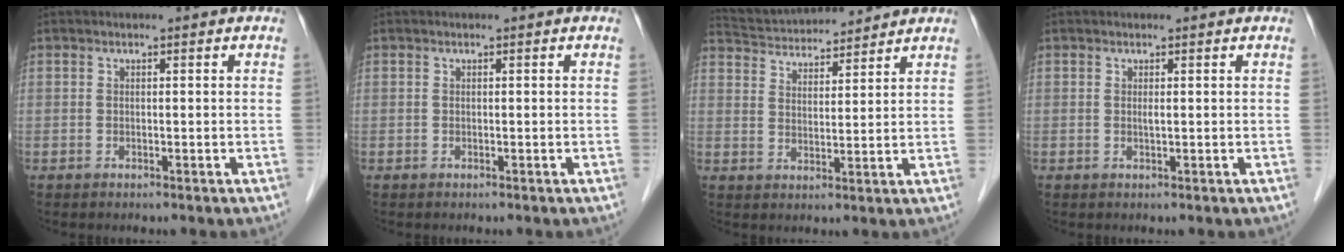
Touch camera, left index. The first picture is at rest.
{"total": 0.0}
{"total": 12.0, "force": [11.4, 2.0, 3.0], "torque": [-0.052, 0.025, 0.188]}
{"total": 0.8, "force": [0.4, 0.2, 0.7], "torque": [-0.014, -0.001, 0.006]}